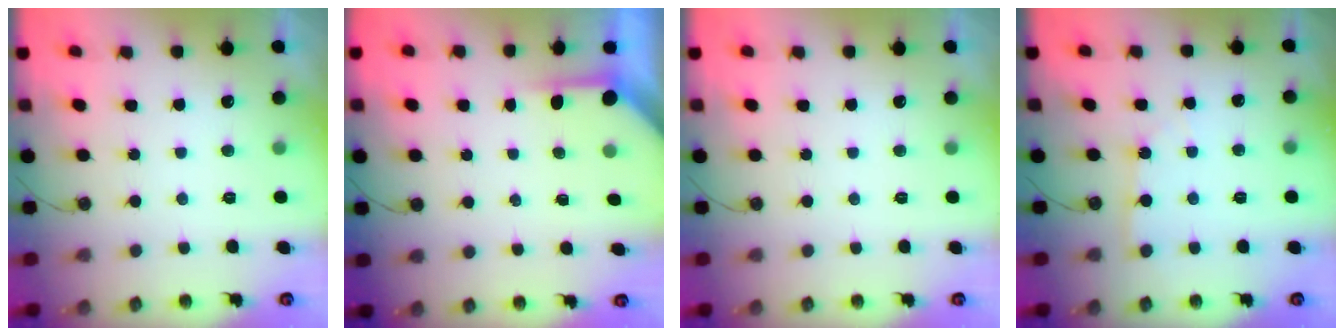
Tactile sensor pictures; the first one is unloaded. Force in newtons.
{"total": 4.0, "press": 3.9, "slide": 0.3}
{"total": 0.0}
{"total": 3.2, "press": 3.2, "slide": 0.5}